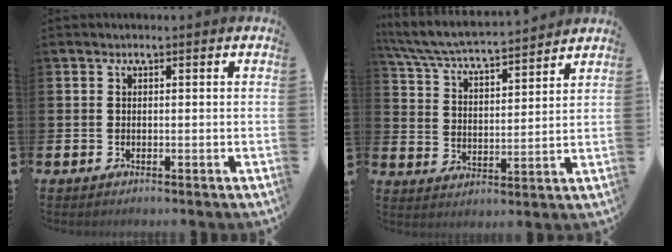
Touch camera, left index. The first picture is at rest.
{"total": 6.1, "force": [5.8, 0.5, 1.8], "torque": [-0.064, -0.042, 0.098]}